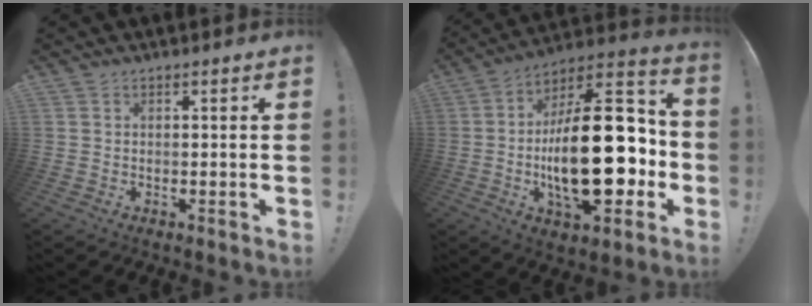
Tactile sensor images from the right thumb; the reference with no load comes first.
{"total": 30.3, "force": [-4.1, 13.5, 26.8], "torque": [-0.457, 0.021, -0.060]}